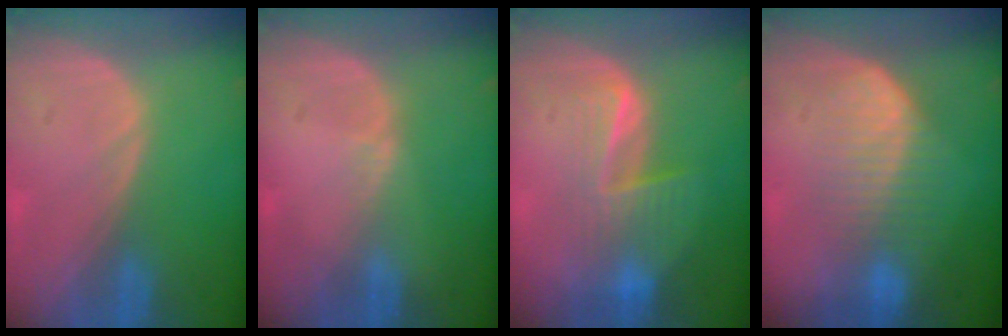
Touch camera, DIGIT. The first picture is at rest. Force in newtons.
{"total": 0.6, "press": 0.6, "slide": 0.2}
{"total": 6.8, "press": 6.3, "slide": 2.4}
{"total": 6.8, "press": 6.6, "slide": 1.4}